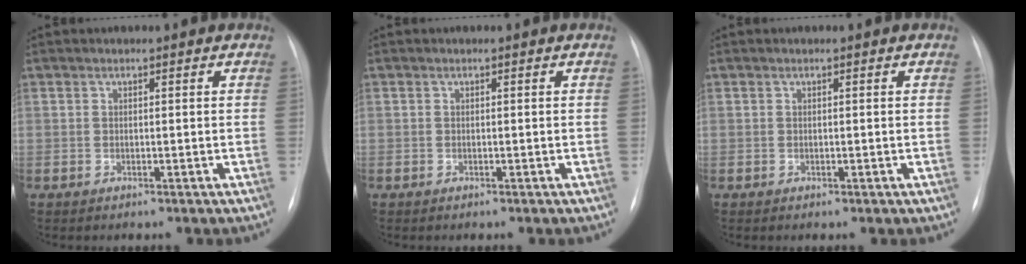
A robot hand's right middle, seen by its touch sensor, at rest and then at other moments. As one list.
[{"total": 0.0}, {"total": 0.0}]